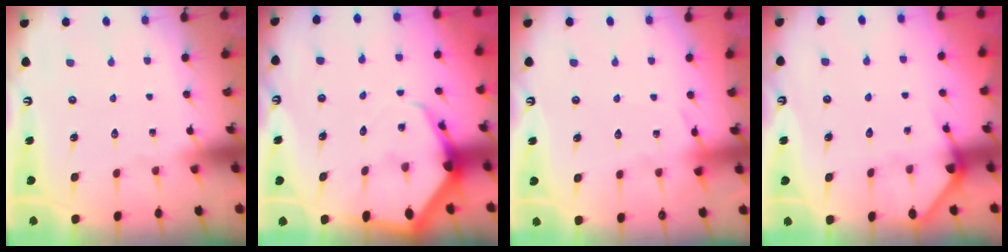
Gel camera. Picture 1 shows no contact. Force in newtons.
{"total": 6.7, "press": 6.6, "slide": 0.8}
{"total": 4.5, "press": 4.5, "slide": 0.6}
{"total": 4.4, "press": 4.4, "slide": 0.4}